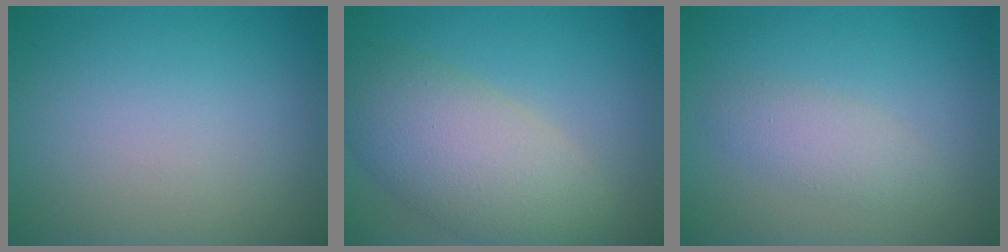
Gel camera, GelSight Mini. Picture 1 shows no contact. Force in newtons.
{"total": 7.1, "press": 7.1, "slide": 0.4}
{"total": 2.1, "press": 2.1, "slide": 0.1}